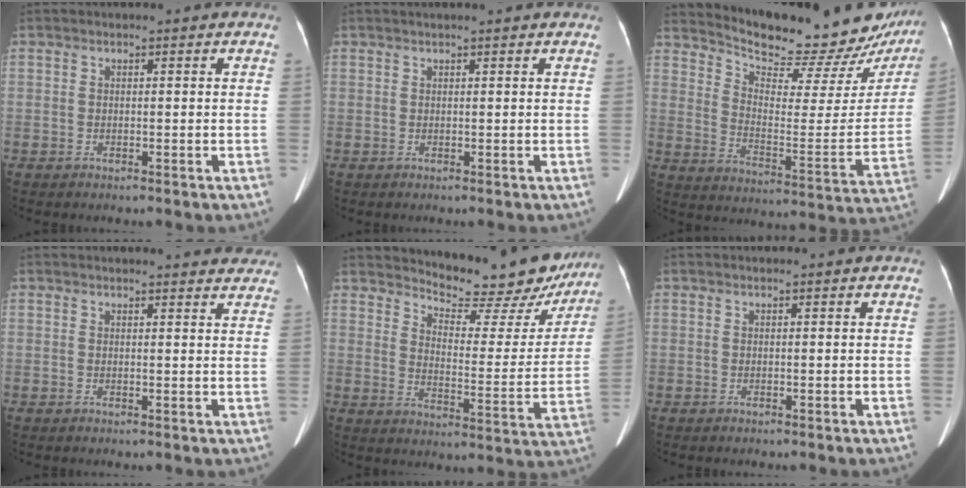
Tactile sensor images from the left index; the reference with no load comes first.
{"total": 3.3, "force": [2.9, -0.1, 1.5], "torque": [-0.017, 0.027, 0.036]}
{"total": 21.9, "force": [20.5, 4.6, 6.2], "torque": [-0.093, -0.070, 0.271]}
{"total": 10.2, "force": [9.9, 1.7, 2.3], "torque": [-0.005, -0.009, 0.088]}
{"total": 16.9, "force": [15.6, 4.6, 4.7], "torque": [-0.055, -0.045, 0.186]}
{"total": 0.0}